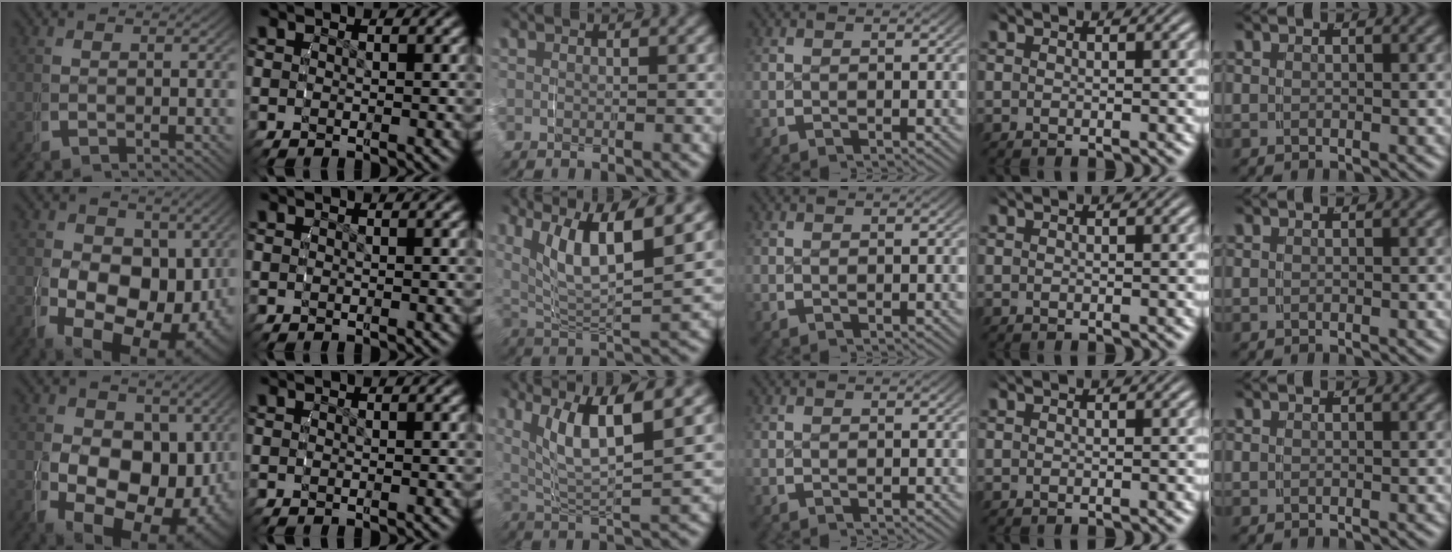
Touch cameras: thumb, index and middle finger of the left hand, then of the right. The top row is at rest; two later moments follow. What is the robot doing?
{"motion": "grasp_and_lifting", "object": "water bottle"}